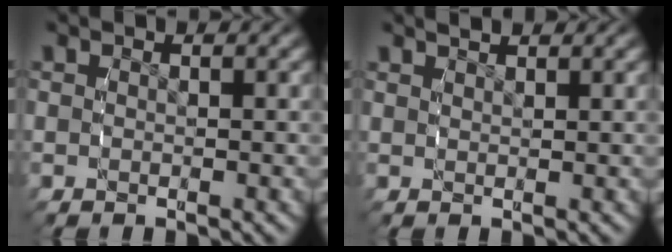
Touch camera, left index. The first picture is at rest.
{"total": 1.2, "force": [1.1, -0.5, 0.0], "torque": [0.010, 0.003, 0.022]}